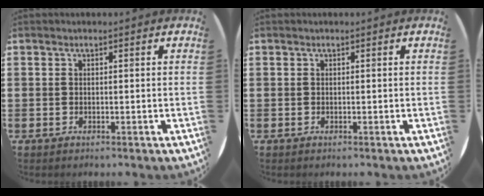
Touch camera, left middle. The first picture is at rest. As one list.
[{"total": 0.0}]